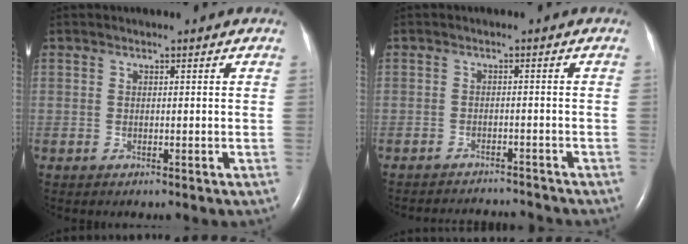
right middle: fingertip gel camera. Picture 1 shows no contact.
{"total": 7.5, "force": [-7.4, 0.9, 0.9], "torque": [-0.015, 0.000, -0.097]}